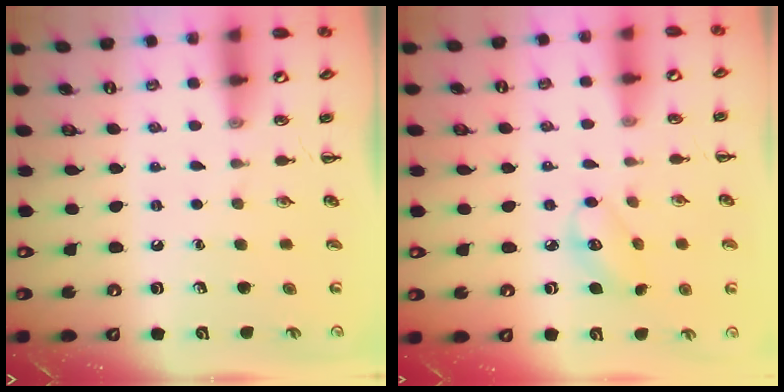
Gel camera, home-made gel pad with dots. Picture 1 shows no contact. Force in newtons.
{"total": 5.5, "press": 5.4, "slide": 0.8}